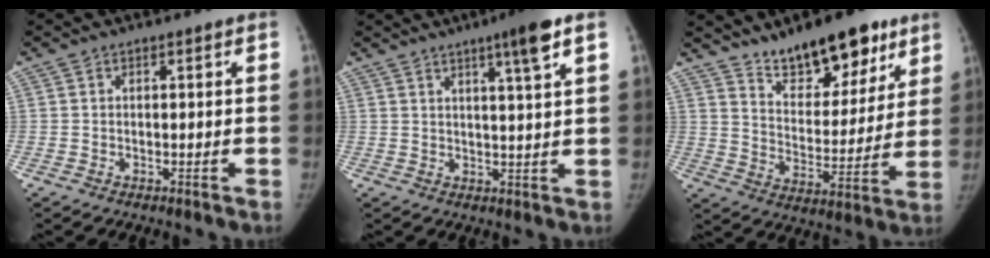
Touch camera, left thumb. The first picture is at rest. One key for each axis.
{"total": 7.0, "fx": 4.0, "fy": 0.0, "fz": 5.8, "tx": -0.085, "ty": -0.017, "tz": 0.060}
{"total": 17.1, "fx": 12.2, "fy": 7.3, "fz": 9.5, "tx": -0.086, "ty": -0.070, "tz": 0.199}